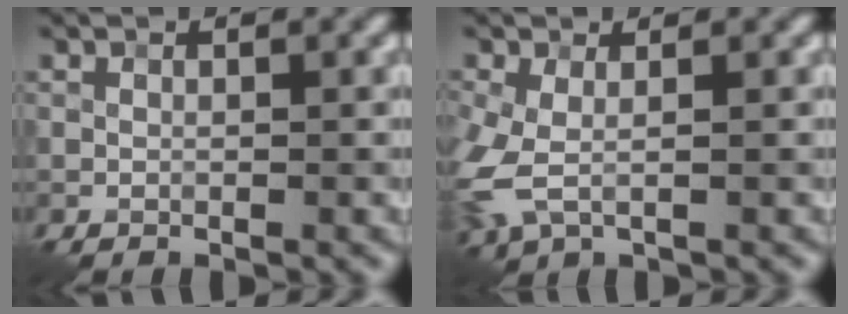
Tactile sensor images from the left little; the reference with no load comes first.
{"total": 3.8, "force": [-0.4, 2.1, 3.1], "torque": [-0.093, -0.008, -0.011]}